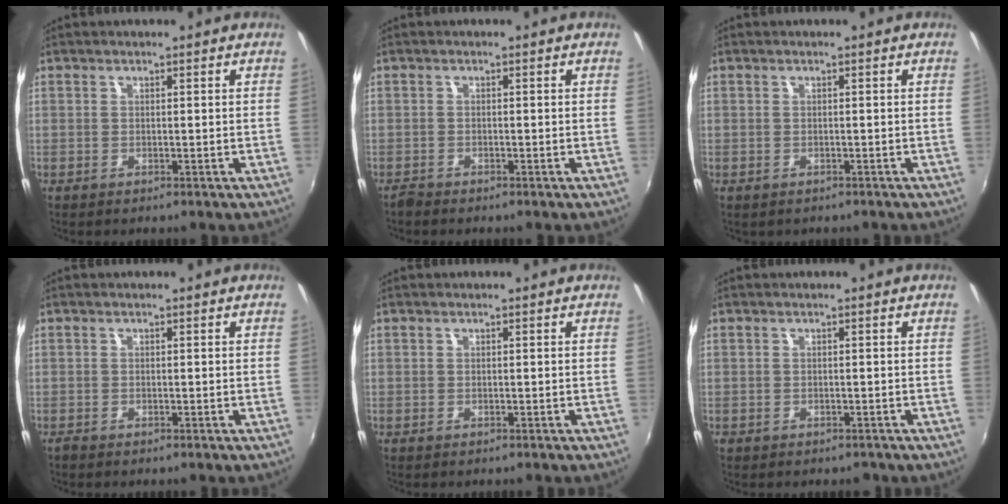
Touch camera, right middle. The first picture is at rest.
{"total": 1.2, "force": [-1.2, 0.3, 0.0], "torque": [-0.004, -0.006, -0.026]}
{"total": 0.6, "force": [-0.4, 0.4, 0.2], "torque": [-0.006, -0.001, -0.004]}
{"total": 0.6, "force": [-0.6, 0.2, 0.1], "torque": [-0.003, -0.004, -0.015]}
{"total": 0.0}
{"total": 1.6, "force": [-1.2, 1.1, 0.5], "torque": [-0.013, -0.006, -0.014]}